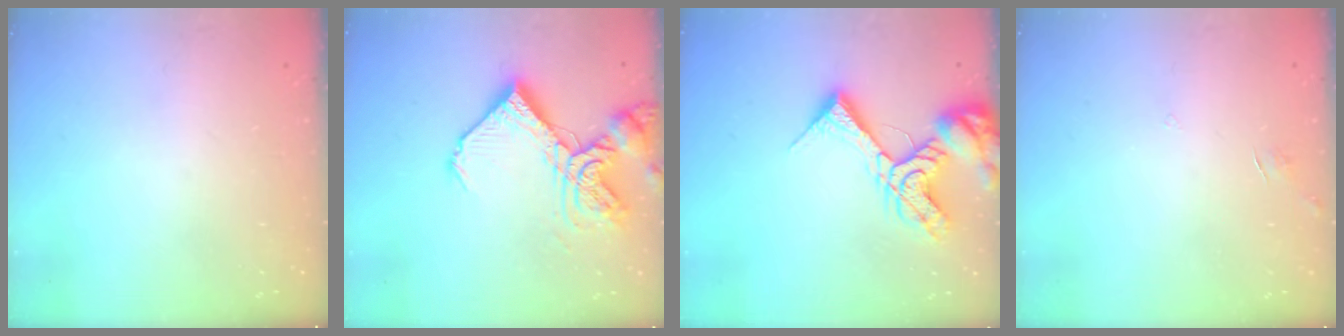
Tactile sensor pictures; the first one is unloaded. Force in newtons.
{"total": 15.4, "press": 15.3, "slide": 2.1}
{"total": 15.1, "press": 15.0, "slide": 1.7}
{"total": 3.4, "press": 3.4, "slide": 0.3}